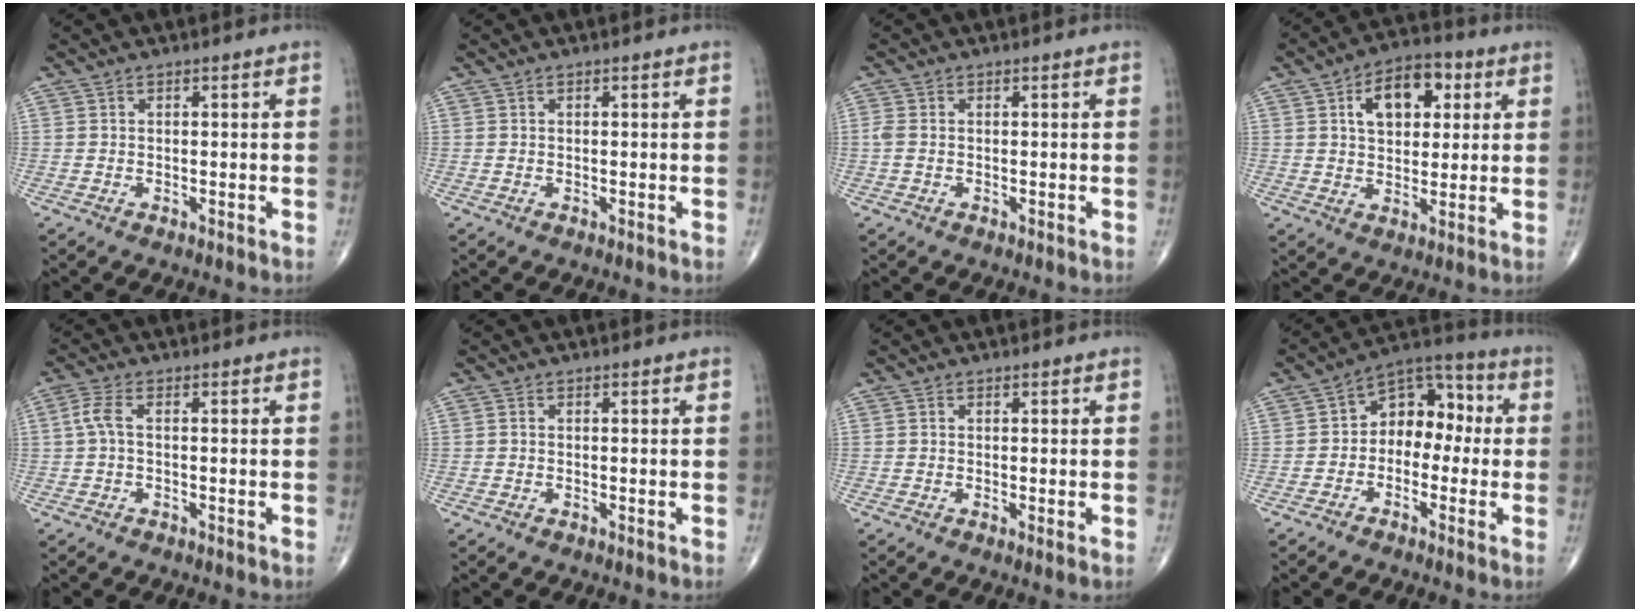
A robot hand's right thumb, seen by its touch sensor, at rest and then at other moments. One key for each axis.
{"total": 0.0}
{"total": 1.6, "fx": -0.1, "fy": 0.9, "fz": 1.3, "tx": -0.039, "ty": 0.001, "tz": -0.005}
{"total": 11.8, "fx": 3.8, "fy": 7.2, "fz": 8.5, "tx": -0.098, "ty": 0.005, "tz": 0.054}
{"total": 3.3, "fx": 0.1, "fy": 1.3, "fz": 3.0, "tx": -0.081, "ty": 0.007, "tz": -0.003}
{"total": 0.0}
{"total": 0.9, "fx": 0.0, "fy": 0.1, "fz": 0.8, "tx": -0.021, "ty": -0.004, "tz": -0.002}
{"total": 10.2, "fx": -0.3, "fy": 7.1, "fz": 7.3, "tx": -0.067, "ty": 0.044, "tz": -0.026}